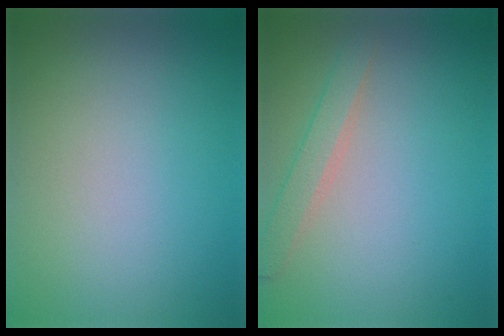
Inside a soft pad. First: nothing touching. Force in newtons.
{"total": 2.1, "press": 2.1, "slide": 0.1}